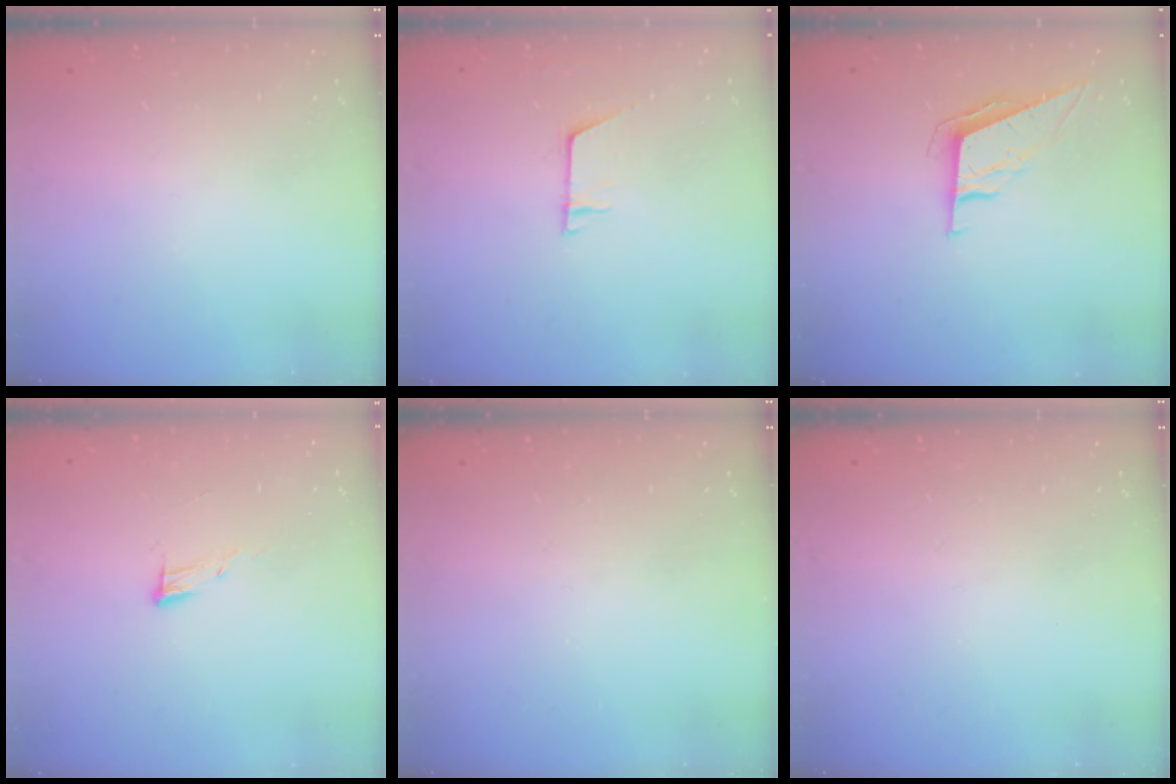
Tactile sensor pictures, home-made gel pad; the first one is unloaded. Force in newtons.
{"total": 5.0, "press": 5.0, "slide": 0.4}
{"total": 7.4, "press": 7.1, "slide": 2.2}
{"total": 5.4, "press": 5.4, "slide": 0.5}
{"total": 0.0}
{"total": 0.0}